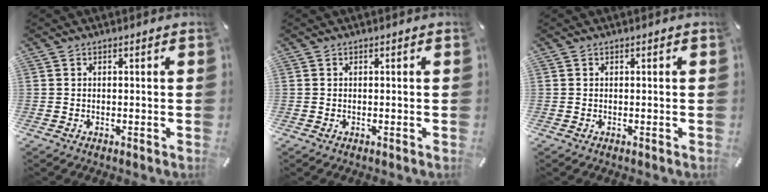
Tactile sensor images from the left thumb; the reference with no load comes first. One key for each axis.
{"total": 0.0}
{"total": 0.0}